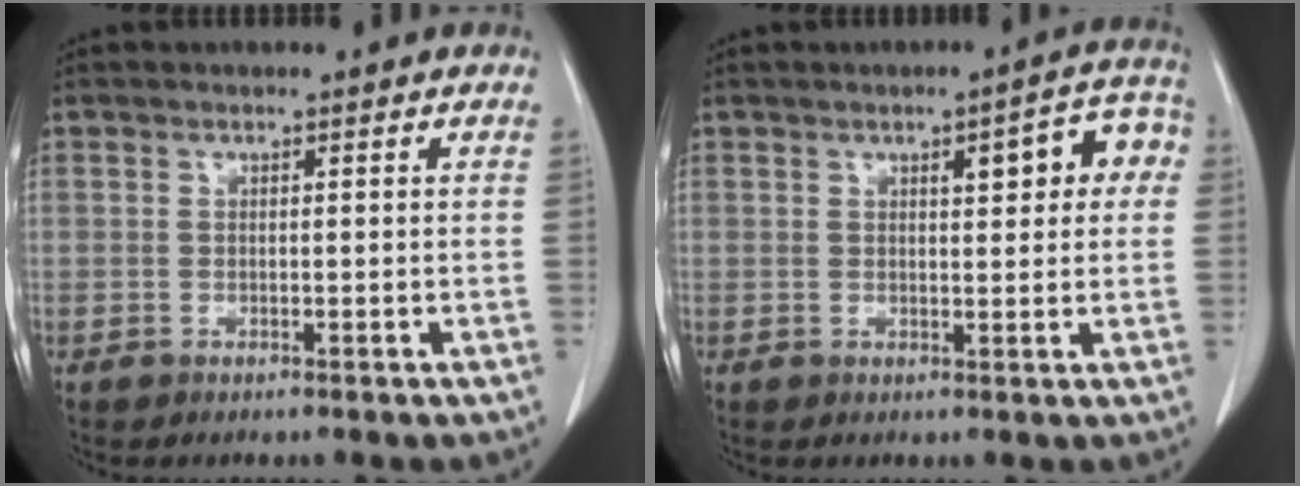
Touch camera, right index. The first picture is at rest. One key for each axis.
{"total": 7.1, "fx": 2.0, "fy": 2.2, "fz": 6.5, "tx": -0.072, "ty": 0.022, "tz": 0.020}